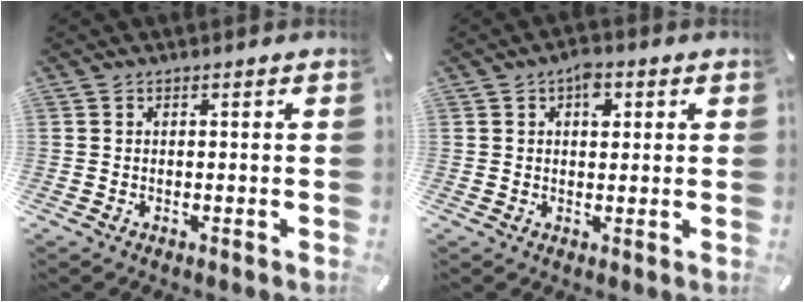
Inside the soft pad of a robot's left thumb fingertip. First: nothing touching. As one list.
[{"total": 3.8, "force": [1.4, 2.5, 2.6], "torque": [-0.023, -0.005, 0.017]}]